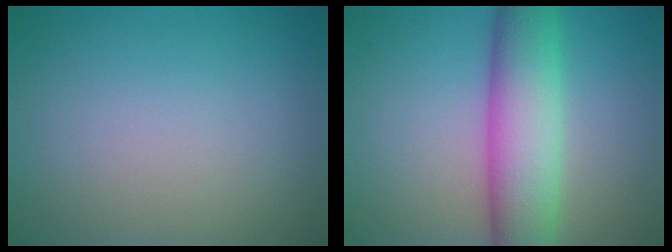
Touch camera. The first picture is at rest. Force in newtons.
{"total": 7.6, "press": 7.6, "slide": 0.5}